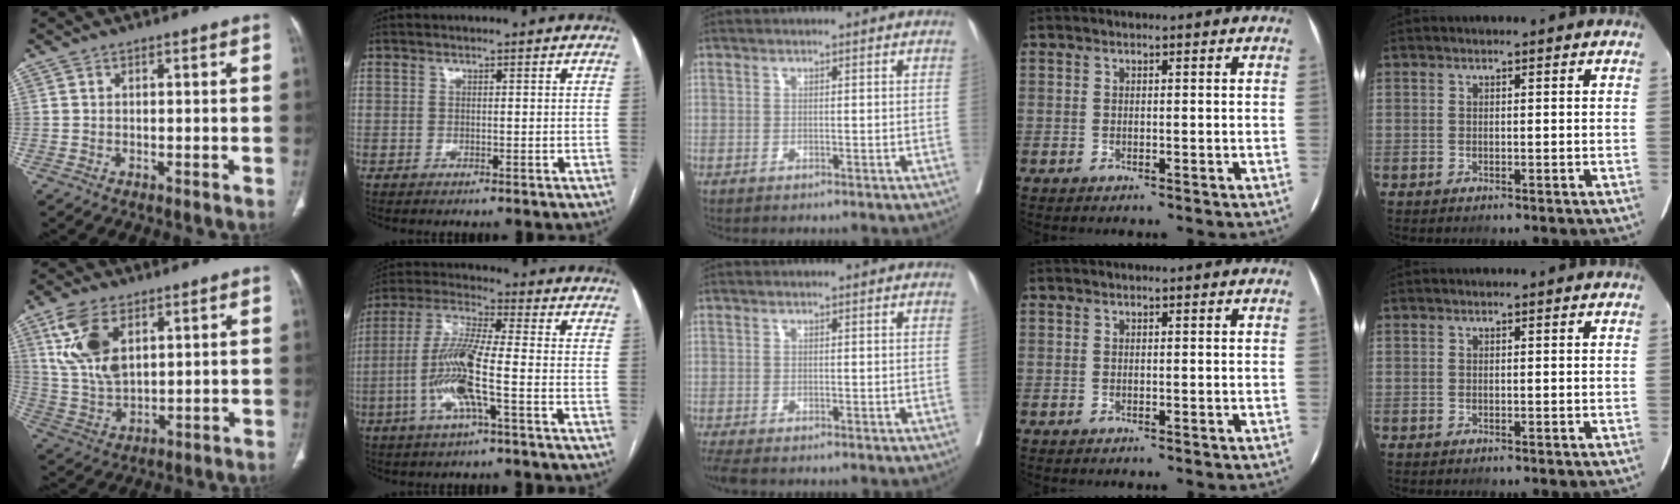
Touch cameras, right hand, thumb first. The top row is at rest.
{"thumb": {"total": 12.1, "force": [5.0, 6.6, 8.8], "torque": [-0.174, -0.015, 0.107]}, "index": {"total": 11.0, "force": [-3.0, 0.7, 10.6], "torque": [-0.226, 0.001, -0.064]}, "middle": {"total": 2.8, "force": [-2.4, 0.5, 1.4], "torque": [-0.031, -0.012, -0.043]}}